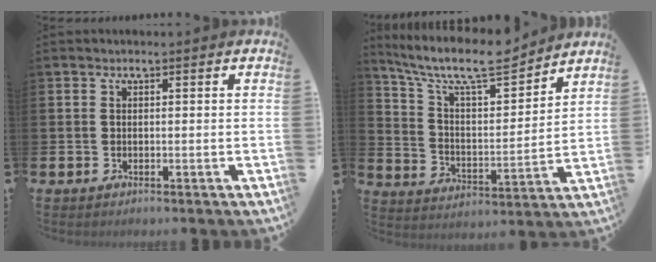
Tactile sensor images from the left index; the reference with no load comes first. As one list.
[{"total": 10.3, "force": [9.1, 2.1, 4.3], "torque": [-0.109, -0.063, 0.154]}]